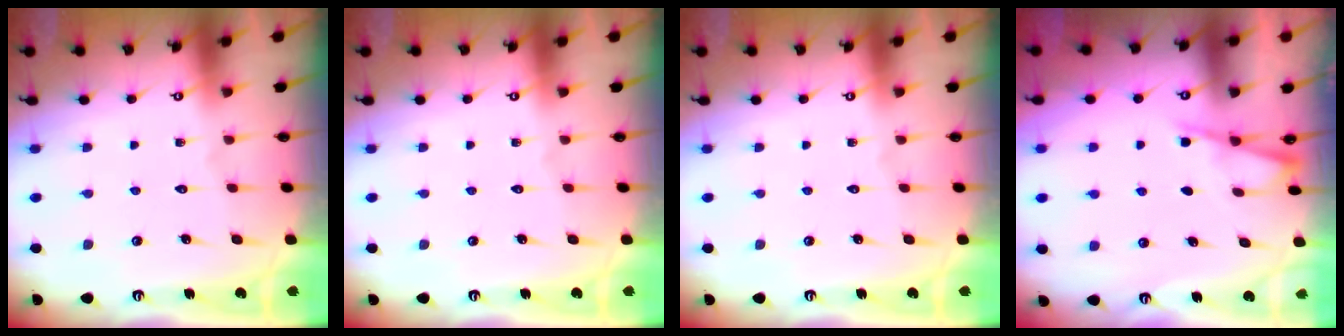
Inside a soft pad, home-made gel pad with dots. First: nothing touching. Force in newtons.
{"total": 0.0}
{"total": 0.0}
{"total": 2.7, "press": 2.7, "slide": 0.3}